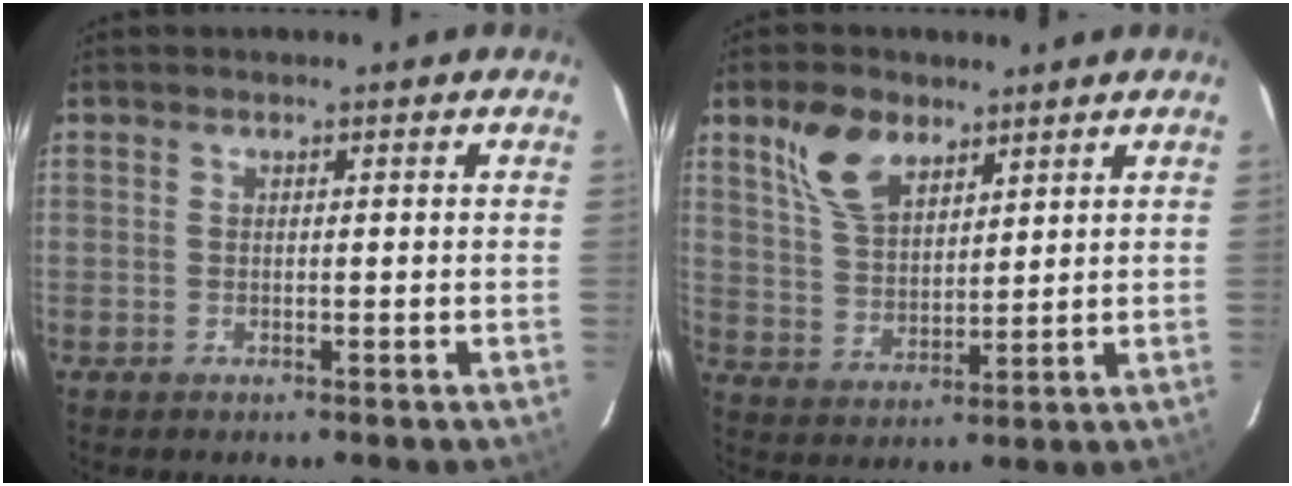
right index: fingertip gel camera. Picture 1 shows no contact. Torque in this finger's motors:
{"motor_torque": [0.51, 0.40, 0.42, 0.08]}